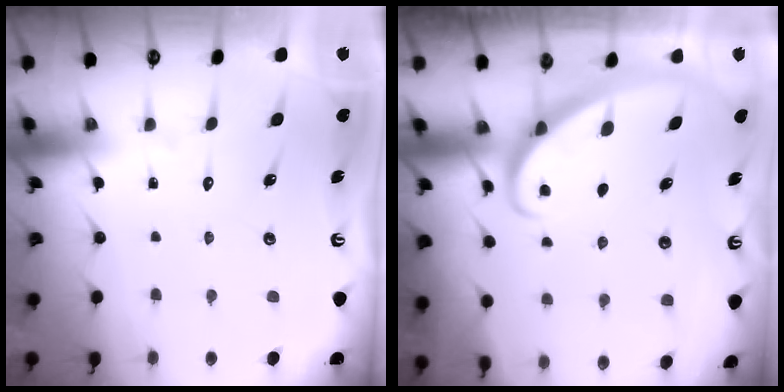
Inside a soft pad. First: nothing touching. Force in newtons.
{"total": 2.8, "press": 2.8, "slide": 0.2}